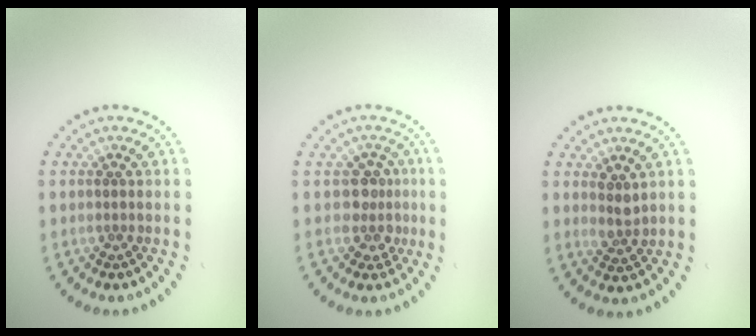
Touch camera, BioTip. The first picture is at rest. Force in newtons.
{"total": 2.3, "press": 1.8, "slide": 1.4}
{"total": 1.6, "press": 1.4, "slide": 0.8}